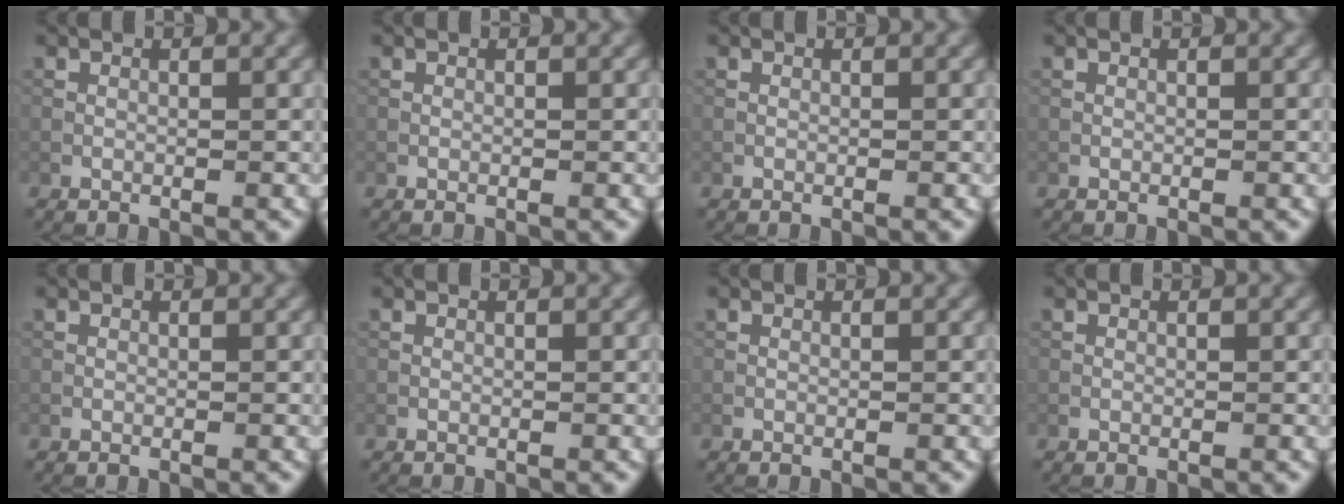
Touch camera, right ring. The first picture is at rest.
{"total": 0.0}
{"total": 0.0}
{"total": 0.0}
{"total": 0.0}
{"total": 0.0}
{"total": 0.0}
{"total": 0.0}